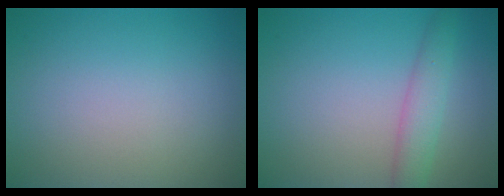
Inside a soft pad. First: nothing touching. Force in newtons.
{"total": 2.8, "press": 2.8, "slide": 0.1}